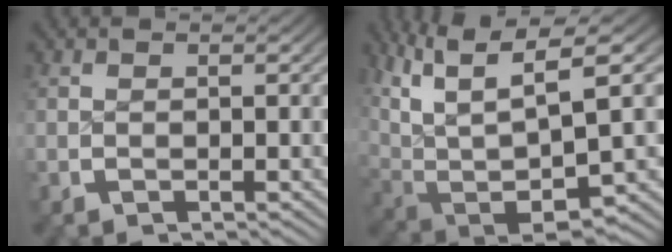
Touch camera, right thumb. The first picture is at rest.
{"total": 13.8, "force": [0.4, 9.4, 10.1], "torque": [-0.234, -0.053, 0.027]}